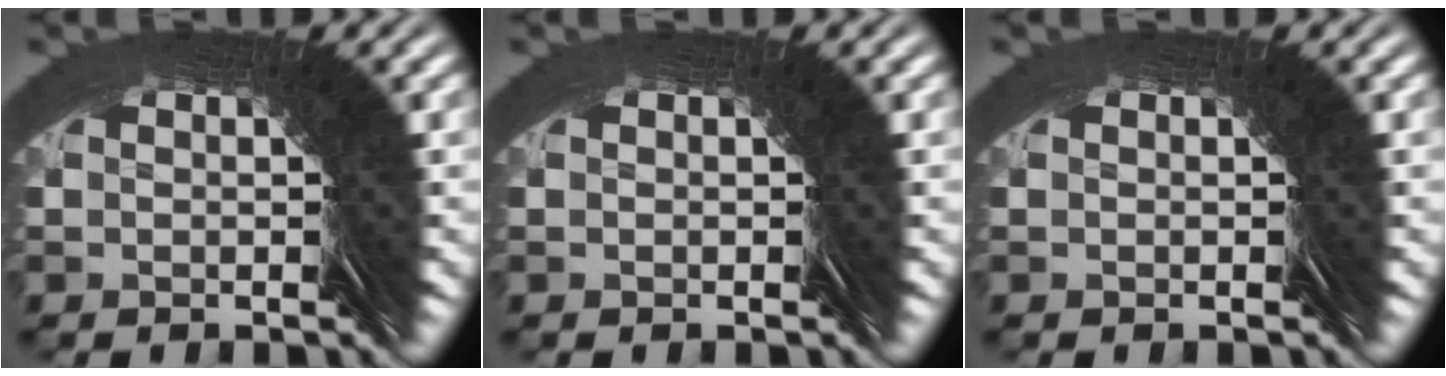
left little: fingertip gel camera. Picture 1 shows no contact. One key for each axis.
{"total": 0.0}
{"total": 0.0}